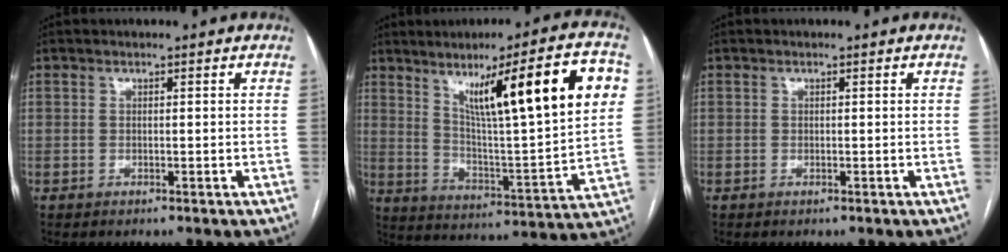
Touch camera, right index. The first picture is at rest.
{"total": 21.7, "force": [8.8, 1.4, 19.8], "torque": [-0.289, 0.014, 0.134]}
{"total": 0.0}